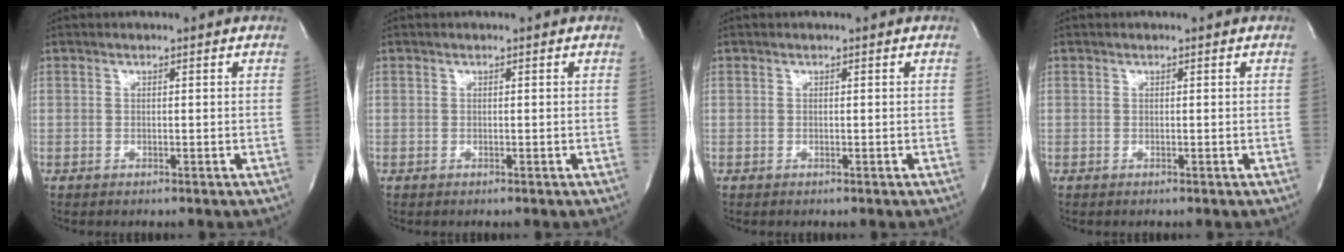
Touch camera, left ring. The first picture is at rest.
{"total": 0.0}
{"total": 0.0}
{"total": 0.0}